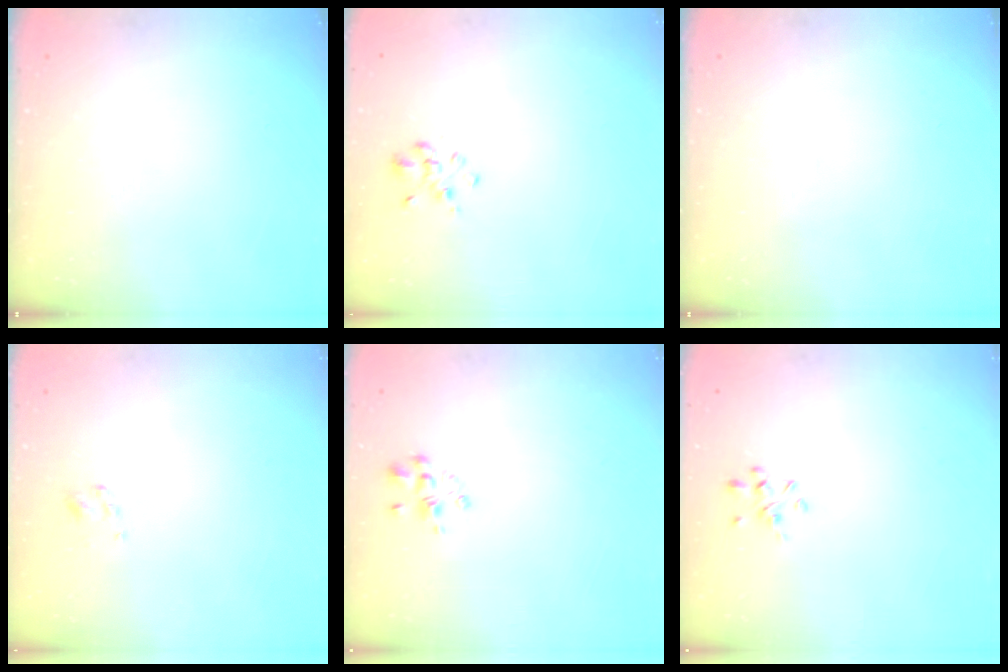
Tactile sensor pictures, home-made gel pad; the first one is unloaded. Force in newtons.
{"total": 1.9, "press": 1.7, "slide": 0.8}
{"total": 0.0}
{"total": 2.3, "press": 2.1, "slide": 1.1}
{"total": 3.0, "press": 3.0, "slide": 0.5}
{"total": 1.8, "press": 1.6, "slide": 0.7}